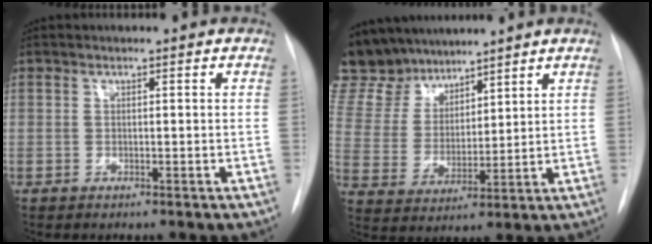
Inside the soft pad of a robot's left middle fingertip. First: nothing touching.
{"total": 13.1, "force": [11.8, 5.1, 2.6], "torque": [-0.064, 0.020, 0.239]}